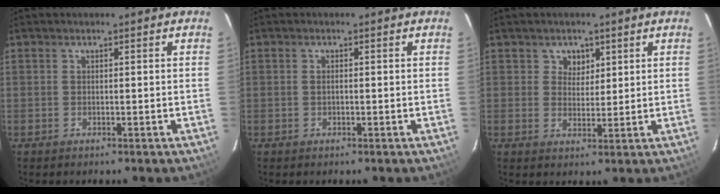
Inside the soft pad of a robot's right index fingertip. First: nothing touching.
{"total": 0.7, "force": [-0.1, 0.3, 0.6], "torque": [-0.013, 0.002, -0.003]}
{"total": 3.3, "force": [1.6, 2.8, 0.5], "torque": [0.001, 0.006, 0.027]}